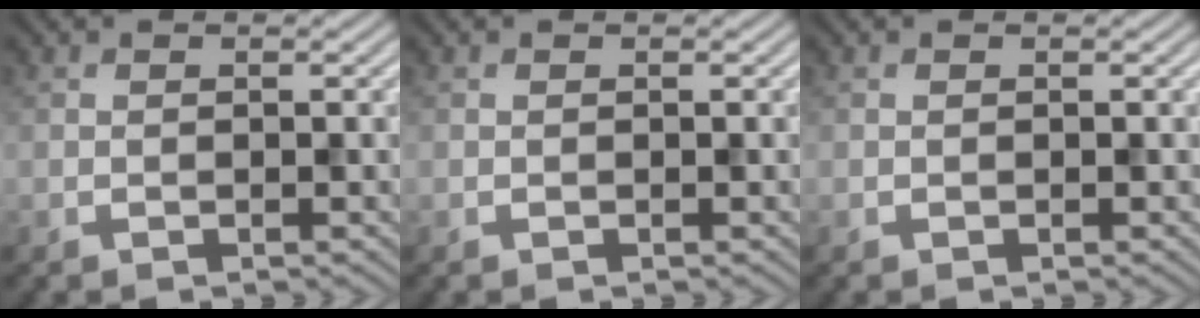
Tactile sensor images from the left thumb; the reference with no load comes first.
{"total": 0.0}
{"total": 0.0}